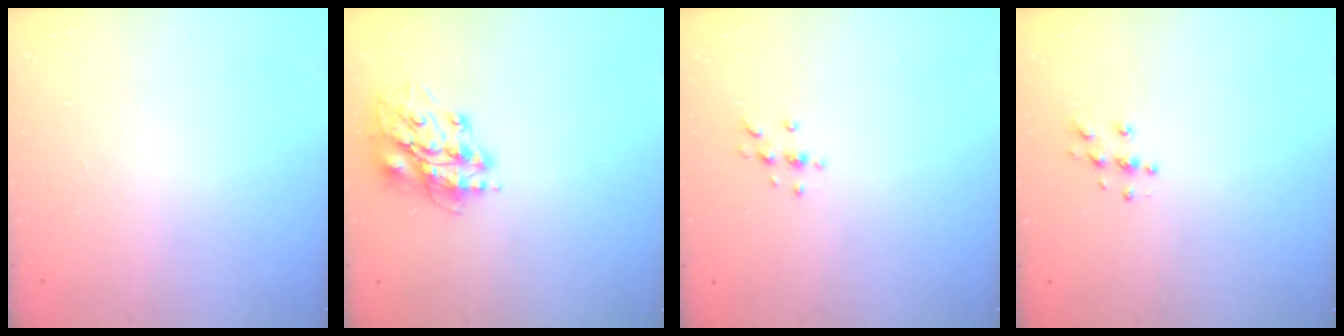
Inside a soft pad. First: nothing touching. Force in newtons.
{"total": 13.9, "press": 13.7, "slide": 2.0}
{"total": 3.9, "press": 3.8, "slide": 0.5}
{"total": 5.2, "press": 5.1, "slide": 0.5}